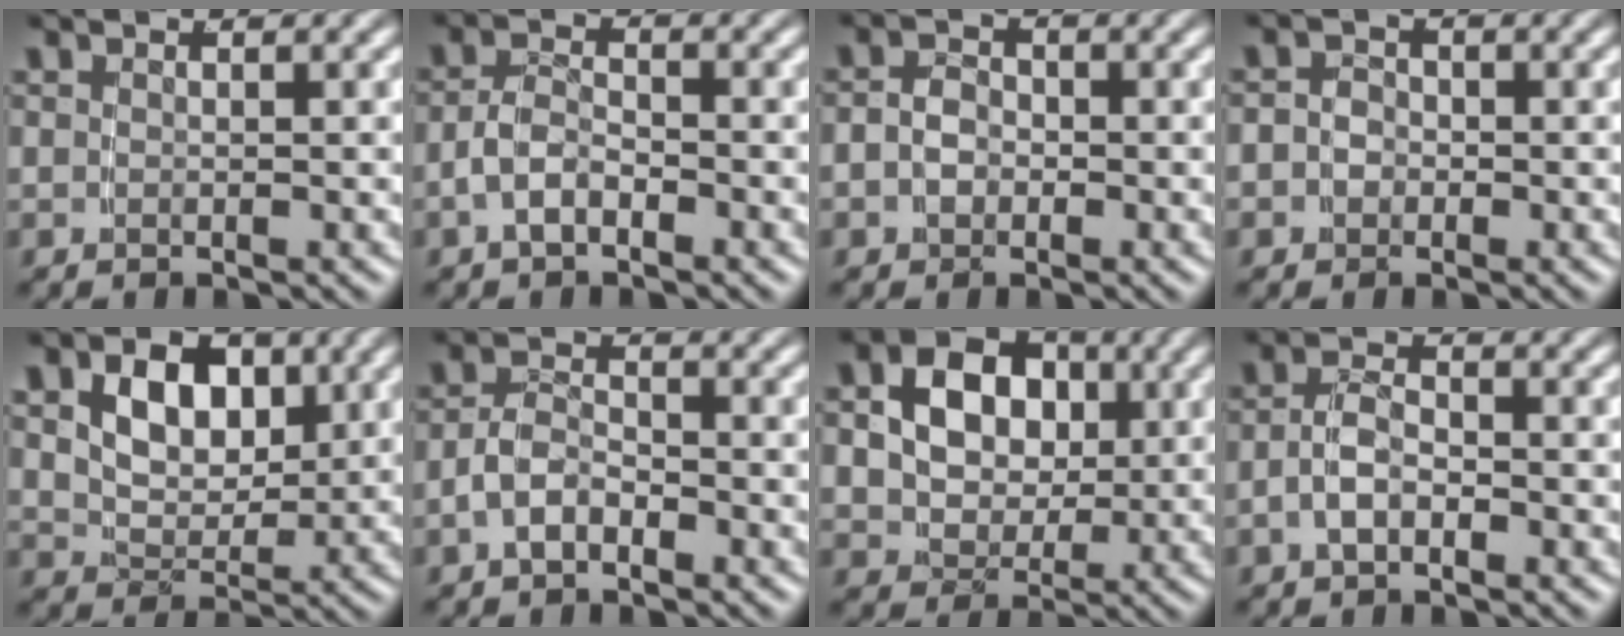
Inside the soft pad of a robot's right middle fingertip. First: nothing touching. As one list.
[{"total": 2.8, "force": [-1.6, 1.5, 1.7], "torque": [-0.038, -0.007, -0.026]}, {"total": 3.0, "force": [-0.8, 2.5, 1.4], "torque": [-0.039, -0.016, -0.011]}, {"total": 2.7, "force": [-0.9, 2.4, 0.7], "torque": [-0.022, -0.013, -0.015]}, {"total": 6.3, "force": [2.0, 4.3, 4.1], "torque": [-0.083, -0.015, 0.043]}, {"total": 3.0, "force": [-1.9, 1.7, 1.6], "torque": [-0.037, -0.008, -0.030]}, {"total": 9.6, "force": [1.8, 7.9, 5.1], "torque": [-0.107, -0.014, 0.028]}, {"total": 2.9, "force": [-1.3, 1.6, 2.0], "torque": [-0.047, -0.009, -0.019]}]